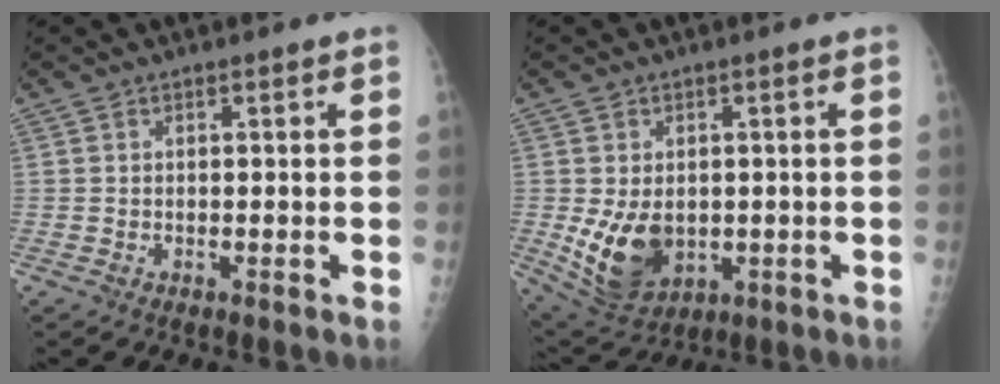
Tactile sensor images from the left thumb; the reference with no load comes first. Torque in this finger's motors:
{"motor_torque": [-0.35, 1.09, 1.03, -0.01, 0.11]}